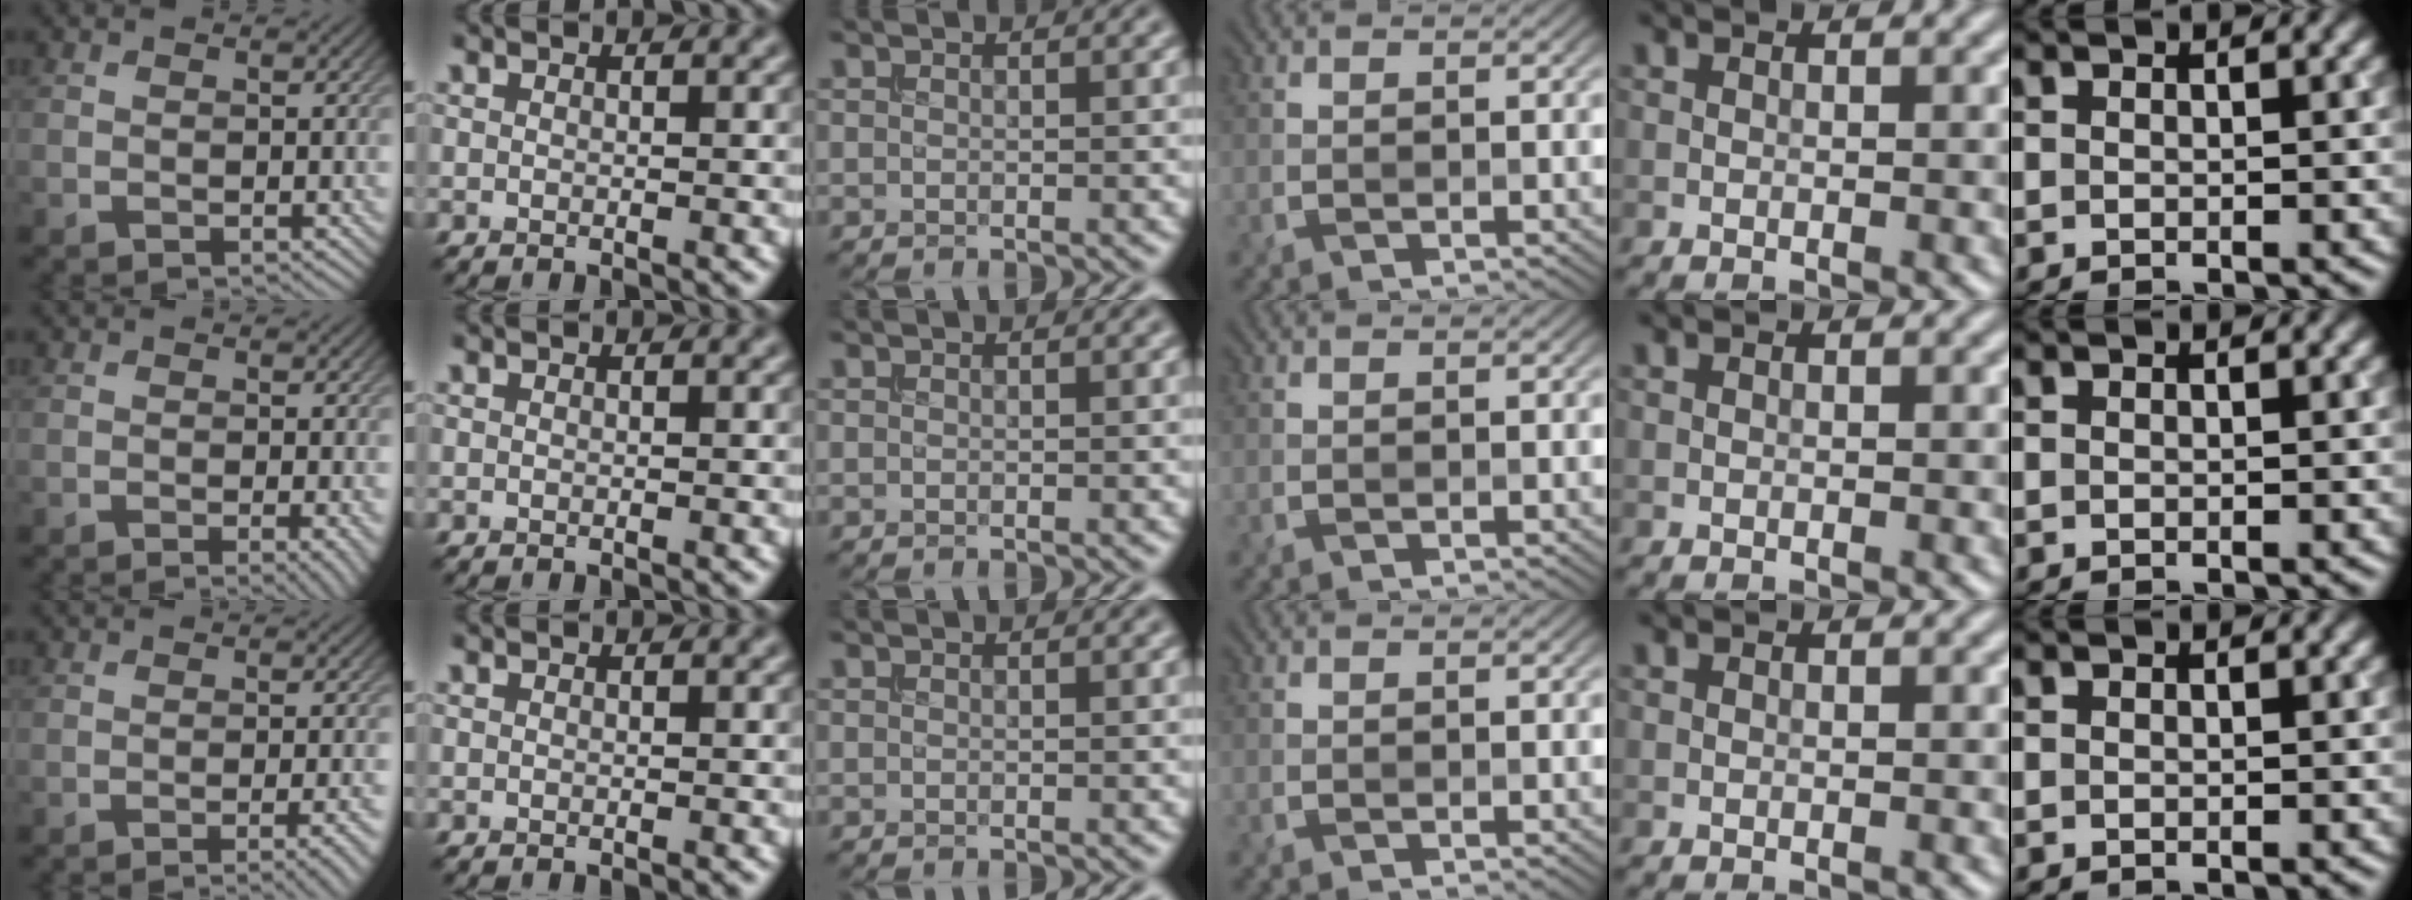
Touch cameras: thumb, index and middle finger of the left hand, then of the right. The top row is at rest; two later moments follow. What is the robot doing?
{"motion": "insert", "object": "bucket"}